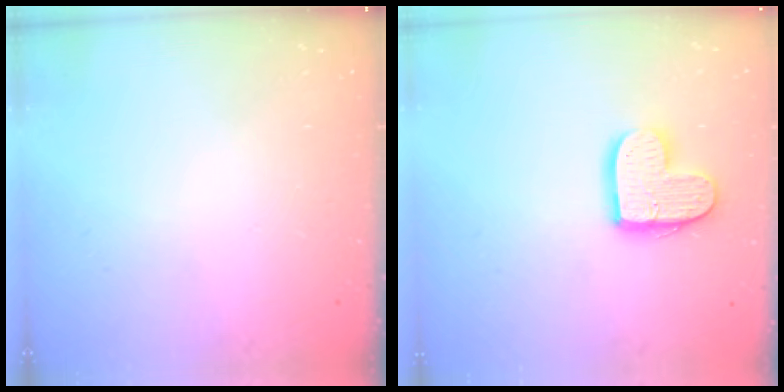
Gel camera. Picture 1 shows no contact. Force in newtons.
{"total": 12.6, "press": 12.6, "slide": 0.9}